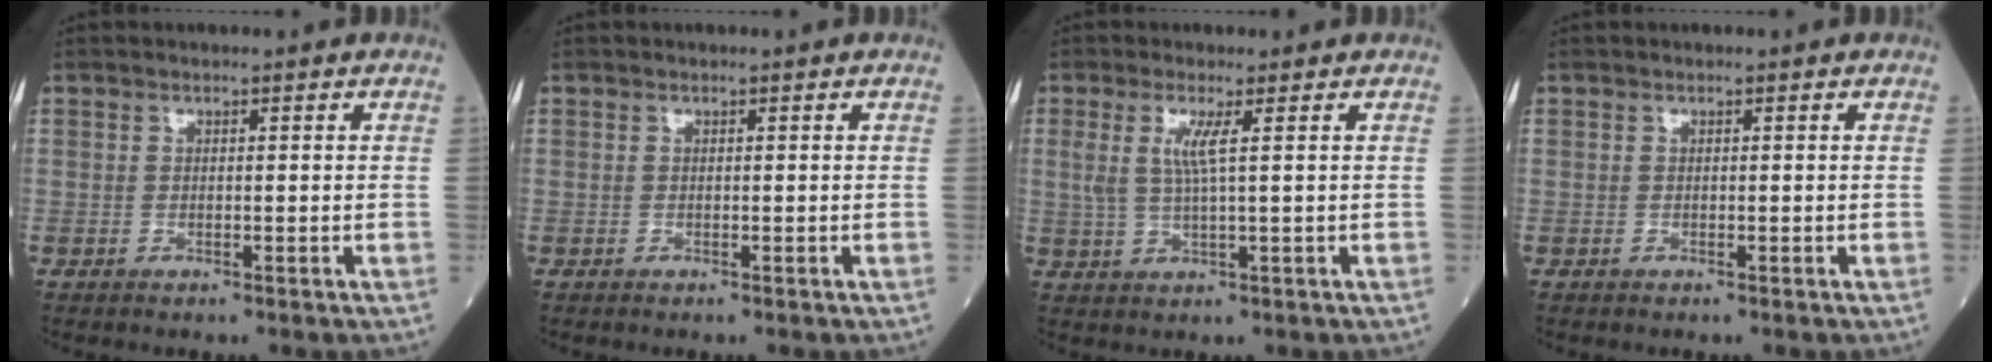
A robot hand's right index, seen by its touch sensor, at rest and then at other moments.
{"total": 0.0}
{"total": 3.7, "force": [1.0, -0.1, 3.6], "torque": [-0.079, 0.002, 0.022]}
{"total": 0.0}